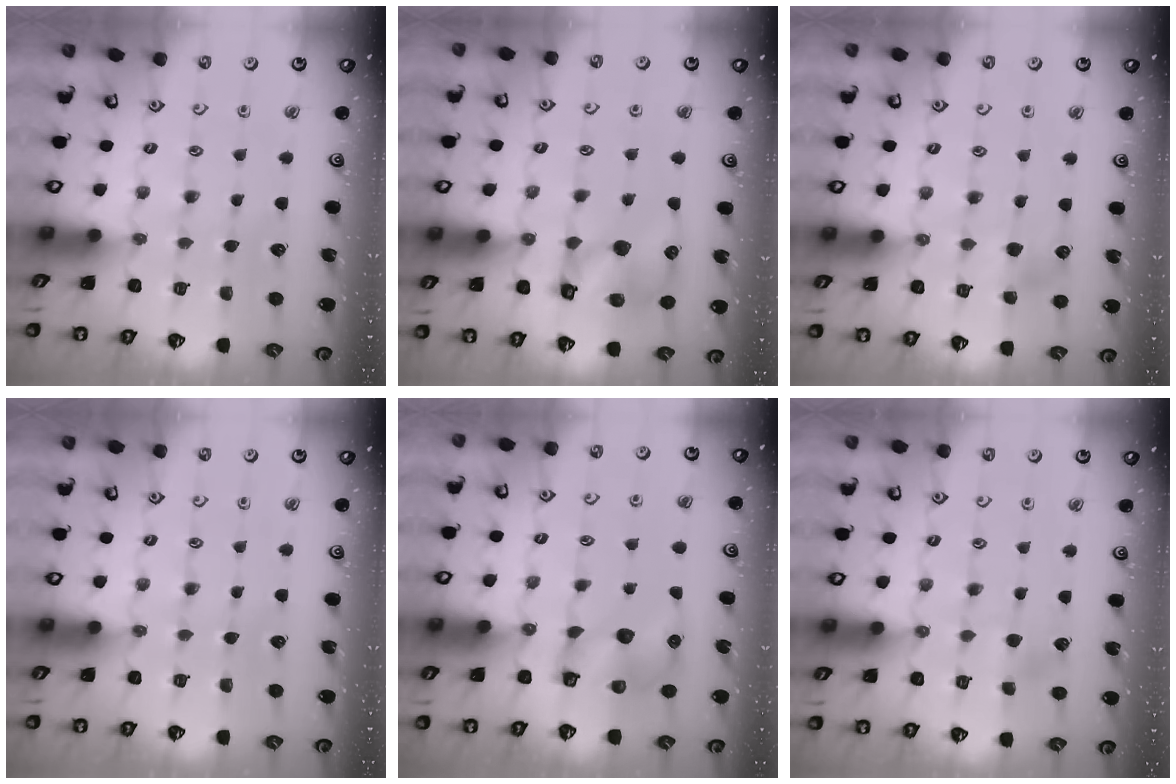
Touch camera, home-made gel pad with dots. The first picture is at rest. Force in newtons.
{"total": 10.9, "press": 10.7, "slide": 1.6}
{"total": 4.6, "press": 4.5, "slide": 0.9}
{"total": 0.0}
{"total": 8.0, "press": 8.0, "slide": 0.4}
{"total": 2.2, "press": 2.1, "slide": 0.5}